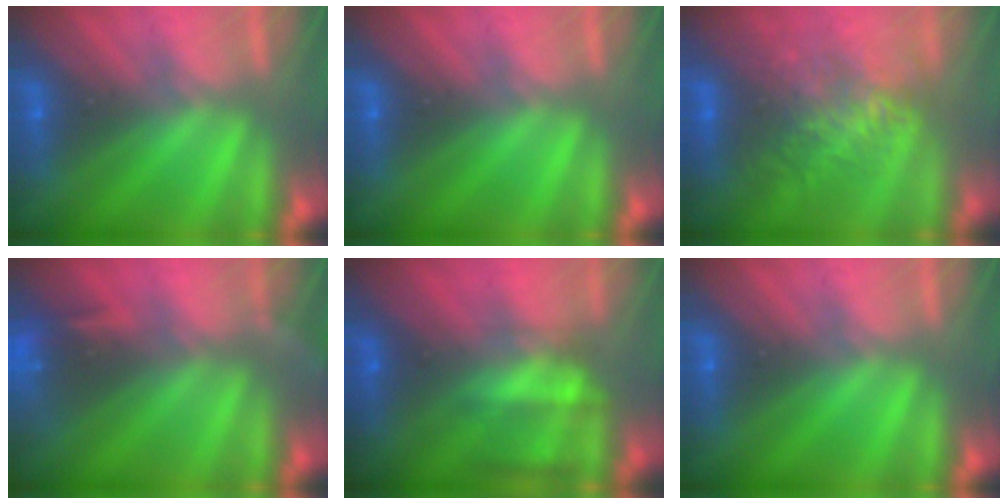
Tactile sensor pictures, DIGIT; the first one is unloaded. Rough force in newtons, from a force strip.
{"total": 0.0}
{"total": 7.9}
{"total": 5.7}
{"total": 7.4}
{"total": 0.0}